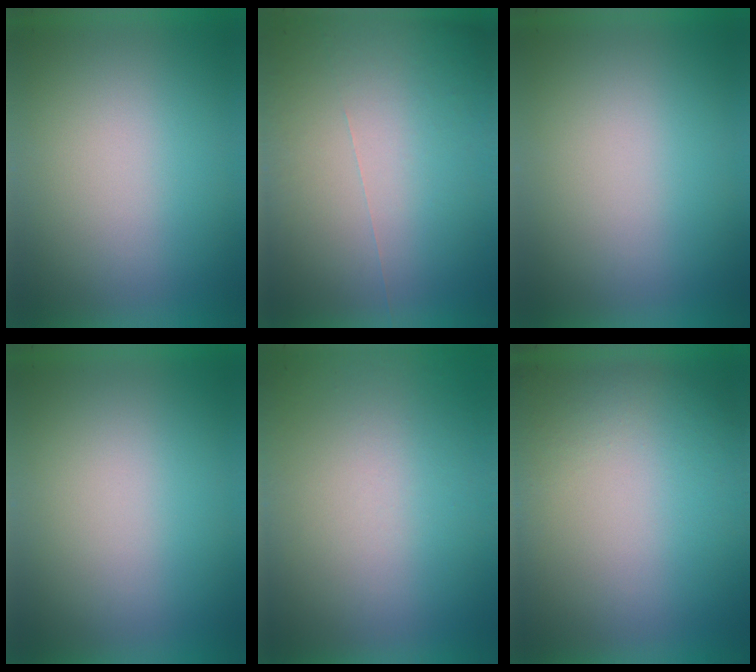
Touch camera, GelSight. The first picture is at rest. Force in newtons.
{"total": 5.7}
{"total": 0.0}
{"total": 0.0}
{"total": 5.4}
{"total": 5.9}